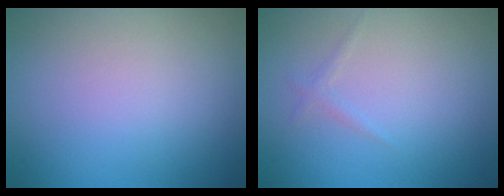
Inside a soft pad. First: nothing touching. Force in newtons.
{"total": 0.8, "press": 0.8, "slide": 0.1}